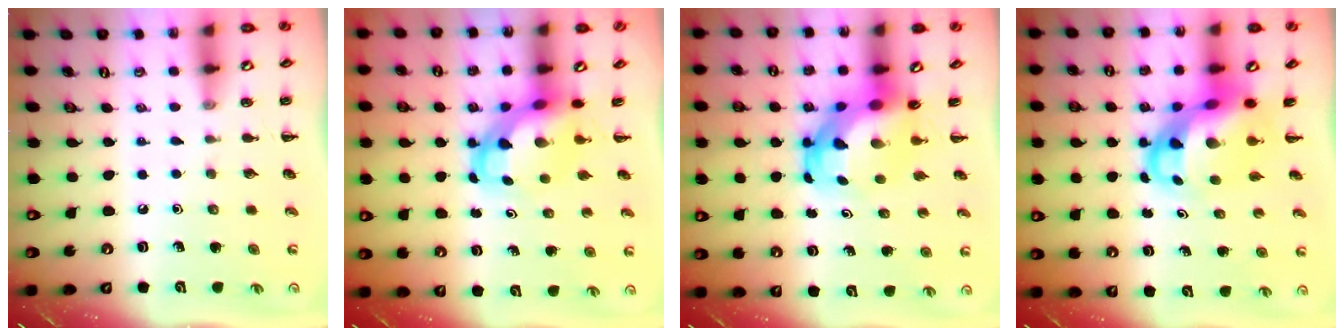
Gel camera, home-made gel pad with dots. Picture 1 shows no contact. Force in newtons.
{"total": 5.0, "press": 4.8, "slide": 1.1}
{"total": 6.2, "press": 5.9, "slide": 1.6}
{"total": 7.9, "press": 7.6, "slide": 2.0}